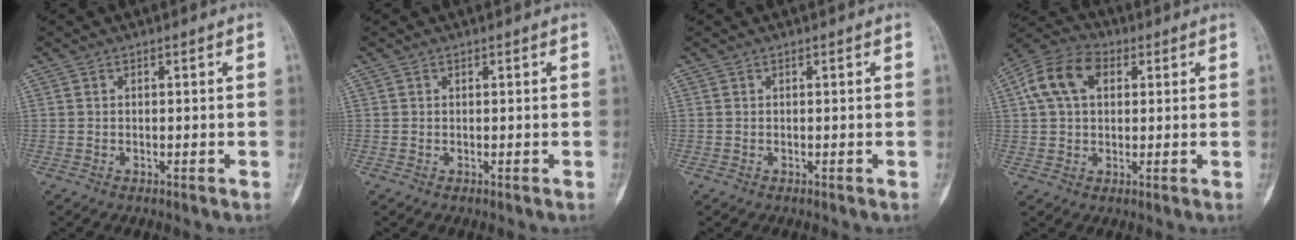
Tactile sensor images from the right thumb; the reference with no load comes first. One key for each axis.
{"total": 0.0}
{"total": 0.0}
{"total": 10.8, "fx": 3.2, "fy": 7.2, "fz": 7.4, "tx": -0.137, "ty": 0.023, "tz": 0.049}